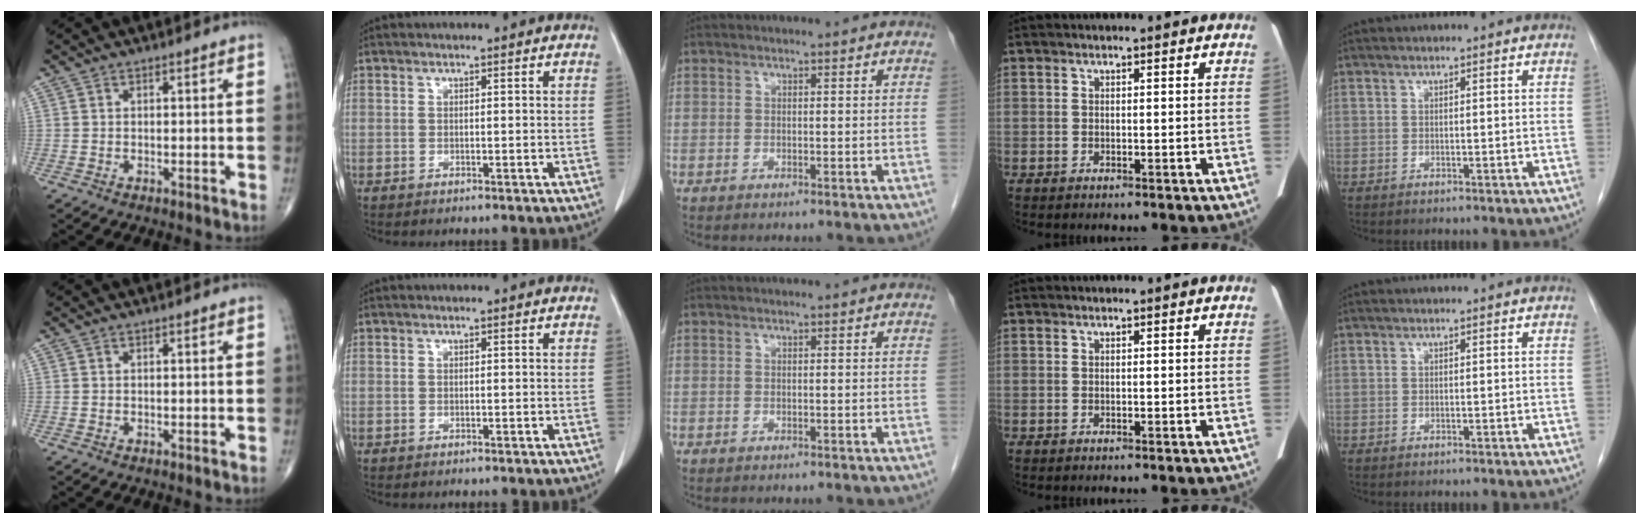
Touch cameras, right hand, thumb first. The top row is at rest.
{}